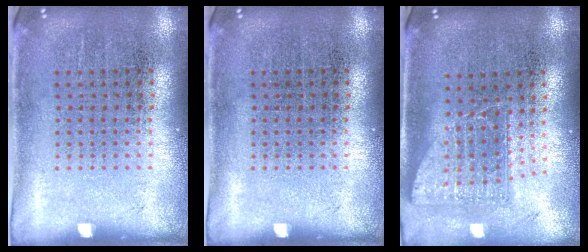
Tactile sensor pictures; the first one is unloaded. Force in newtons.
{"total": 0.0}
{"total": 1.7, "press": 1.3, "slide": 1.1}